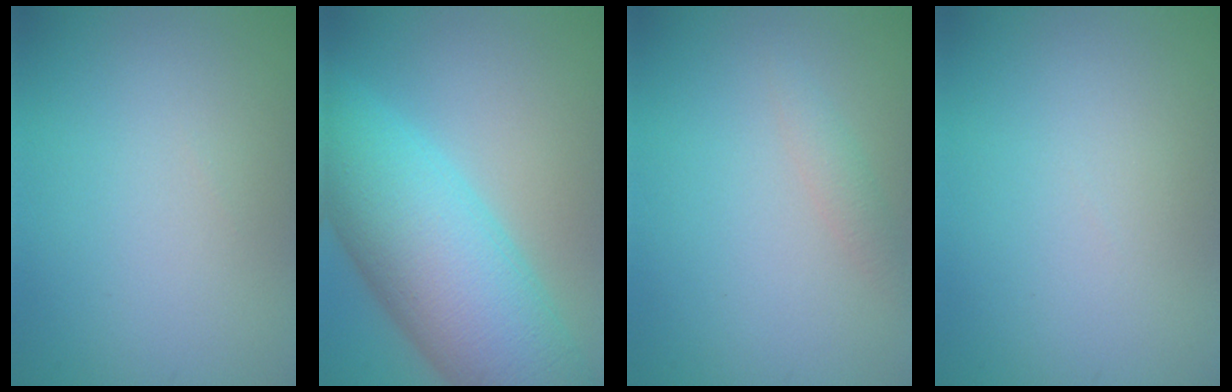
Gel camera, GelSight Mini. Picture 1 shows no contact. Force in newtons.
{"total": 11.9, "press": 11.9, "slide": 0.3}
{"total": 1.1, "press": 1.1, "slide": 0.0}
{"total": 0.0}